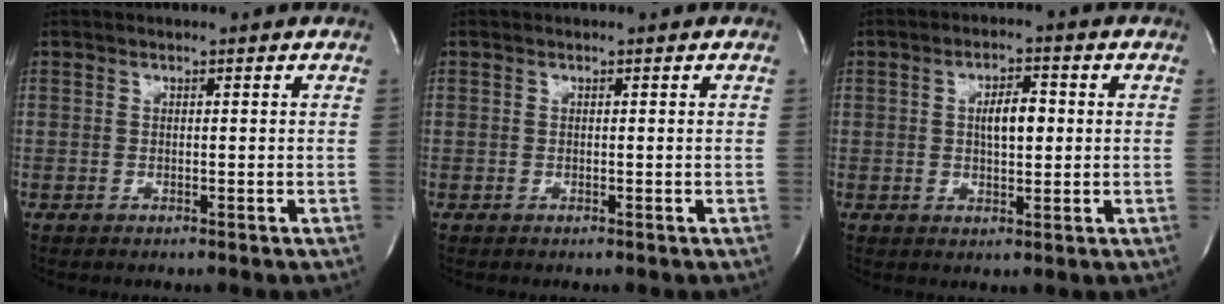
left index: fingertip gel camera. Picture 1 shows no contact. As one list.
[{"total": 0.0}, {"total": 4.9, "force": [0.5, 1.8, 4.5], "torque": [-0.075, 0.006, 0.008]}]